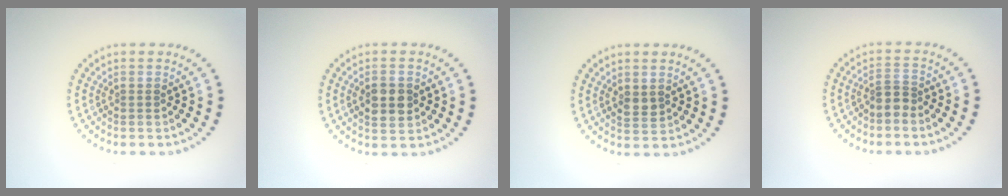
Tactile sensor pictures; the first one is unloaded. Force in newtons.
{"total": 3.2, "press": 3.2, "slide": 0.1}
{"total": 1.5, "press": 1.4, "slide": 0.4}
{"total": 1.5, "press": 1.1, "slide": 1.0}